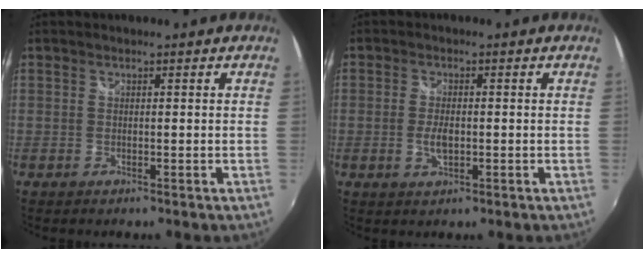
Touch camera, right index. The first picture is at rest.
{"total": 3.6, "force": [-0.7, 1.7, 3.1], "torque": [-0.062, -0.004, -0.012]}